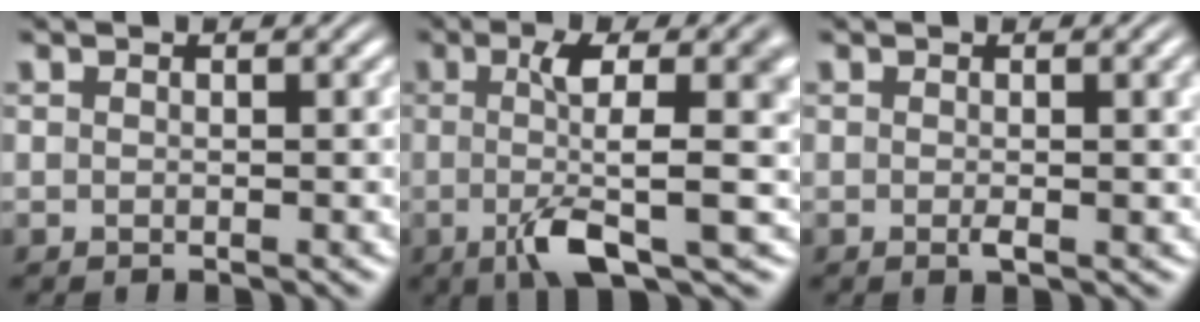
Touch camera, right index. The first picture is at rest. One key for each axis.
{"total": 6.7, "fx": -0.8, "fy": 1.1, "fz": 6.5, "tx": -0.107, "ty": -0.011, "tz": -0.008}
{"total": 1.2, "fx": -0.1, "fy": 0.1, "fz": 1.2, "tx": -0.015, "ty": 0.001, "tz": -0.003}